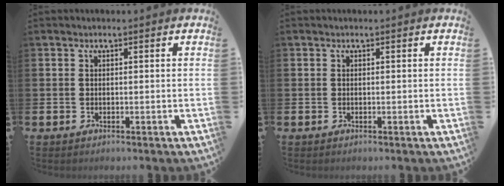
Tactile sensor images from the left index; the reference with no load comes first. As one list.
[{"total": 0.0}]